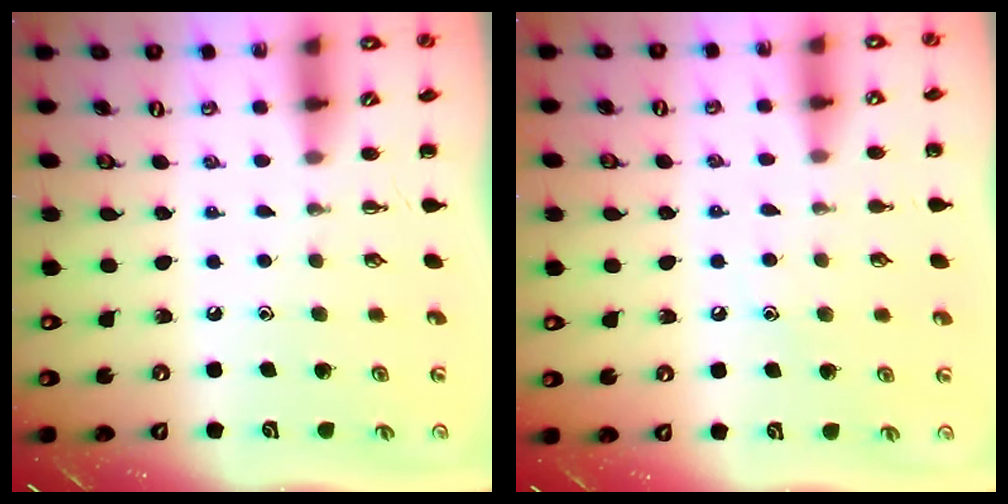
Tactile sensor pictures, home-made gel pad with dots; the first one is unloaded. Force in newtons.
{"total": 7.4, "press": 7.2, "slide": 1.9}